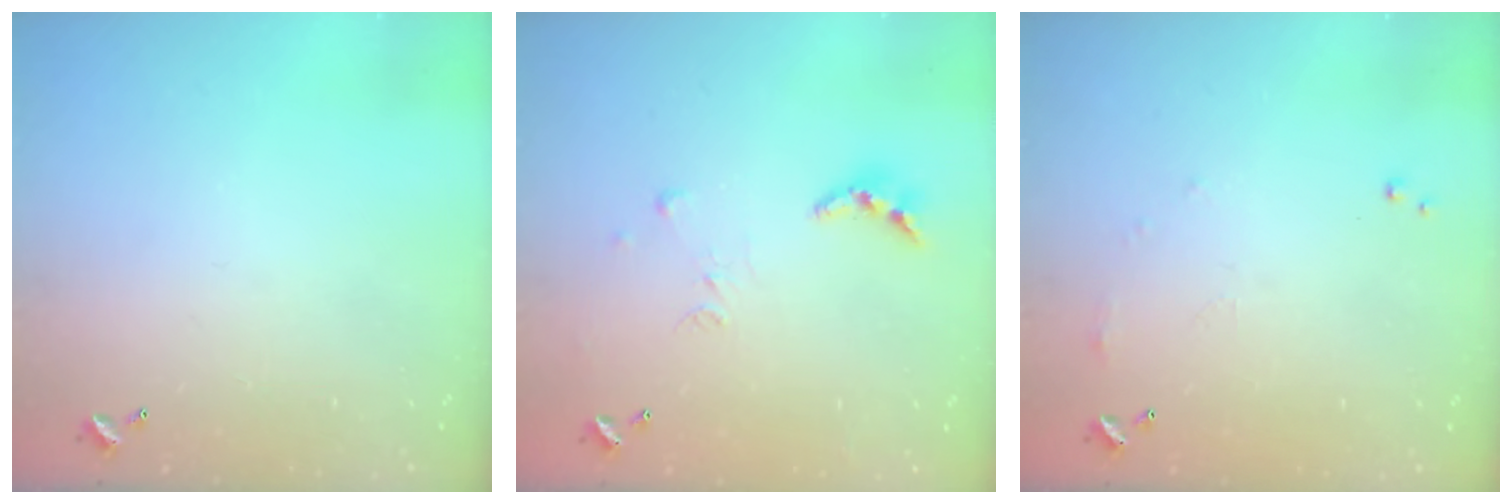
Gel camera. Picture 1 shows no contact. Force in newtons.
{"total": 8.1, "press": 8.1, "slide": 0.7}
{"total": 5.4, "press": 5.3, "slide": 0.6}